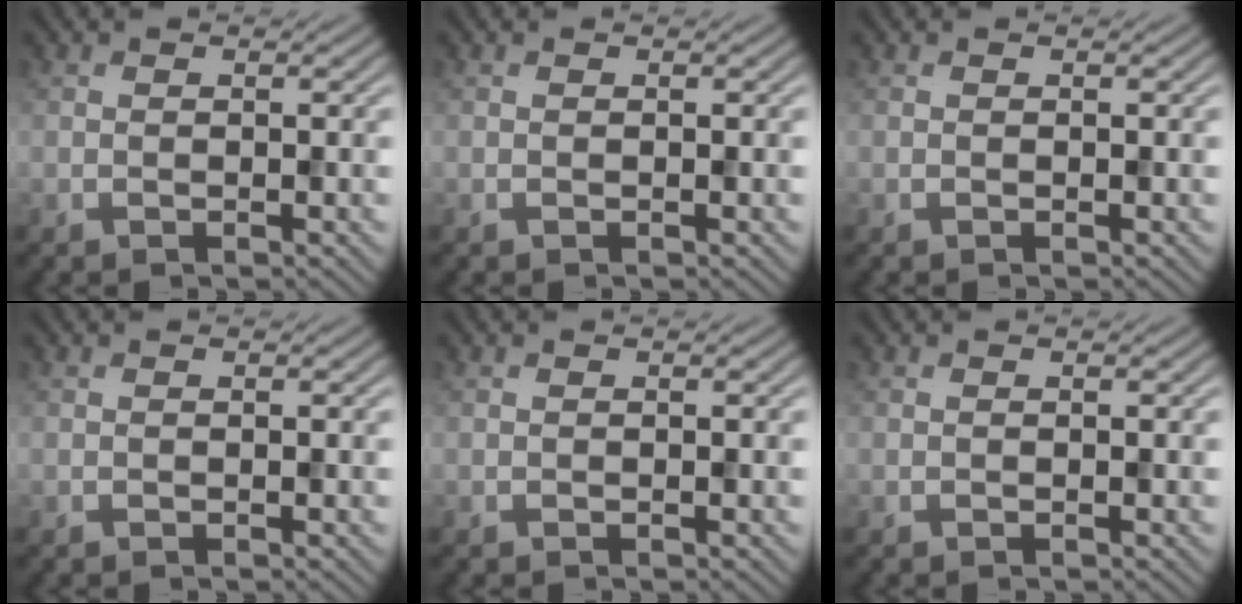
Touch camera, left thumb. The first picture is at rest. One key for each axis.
{"total": 0.0}
{"total": 0.0}
{"total": 0.0}
{"total": 0.0}
{"total": 0.0}